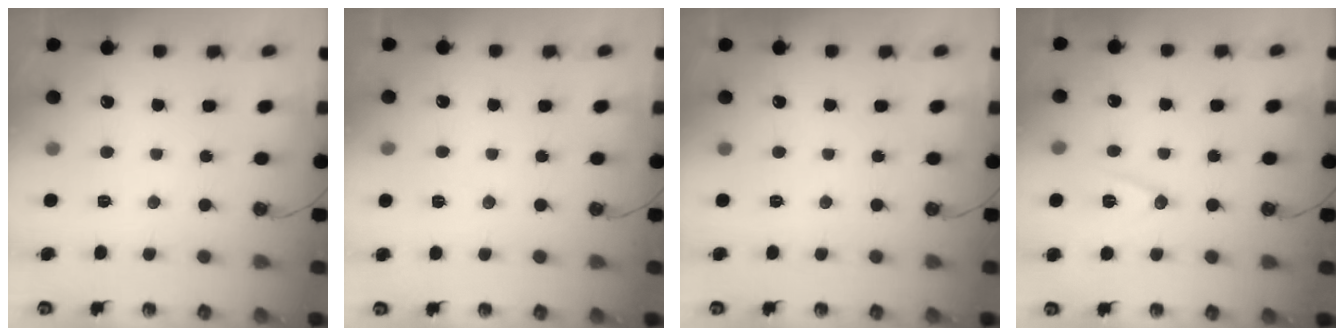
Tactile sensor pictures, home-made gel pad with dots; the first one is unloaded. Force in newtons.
{"total": 4.2, "press": 2.5, "slide": 3.4}
{"total": 0.0}
{"total": 10.0, "press": 9.4, "slide": 3.5}